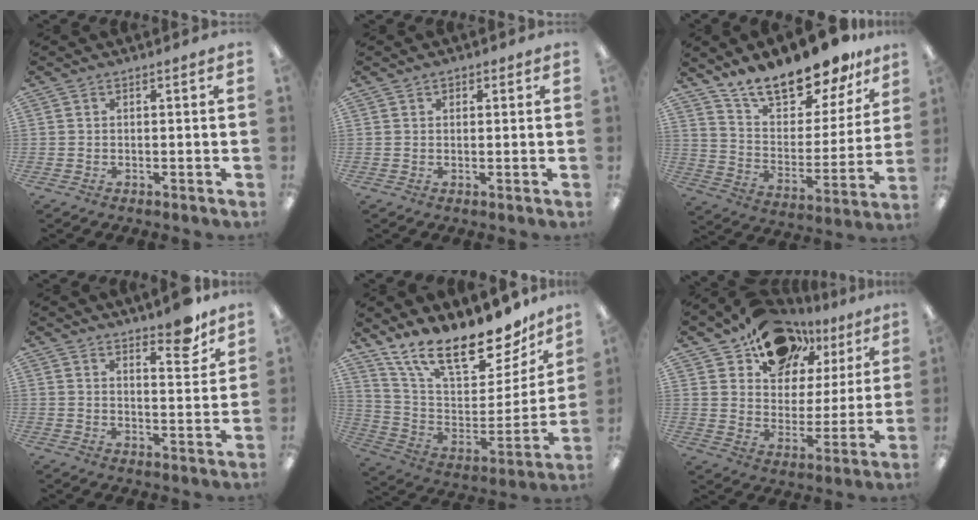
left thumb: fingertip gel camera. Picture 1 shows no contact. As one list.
[{"total": 1.2, "force": [0.7, 0.9, 0.4], "torque": [0.001, 0.000, 0.010]}, {"total": 17.9, "force": [15.6, 5.9, 6.3], "torque": [-0.108, -0.119, 0.276]}, {"total": 9.5, "force": [8.1, 2.5, 4.3], "torque": [-0.035, -0.067, 0.136]}, {"total": 21.0, "force": [16.7, 6.5, 11.0], "torque": [-0.188, -0.123, 0.286]}, {"total": 15.1, "force": [11.2, 9.2, 4.4], "torque": [-0.071, -0.079, 0.208]}]